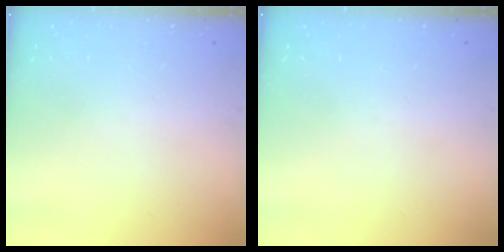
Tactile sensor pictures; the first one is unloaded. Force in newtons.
{"total": 0.0}